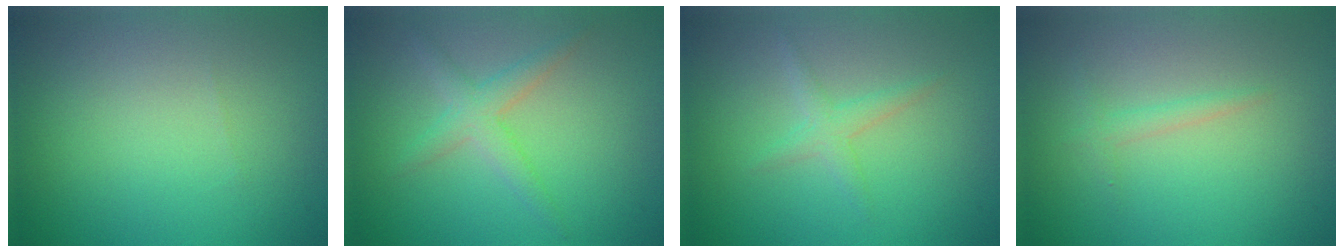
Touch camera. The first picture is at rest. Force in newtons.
{"total": 2.4, "press": 2.4, "slide": 0.0}
{"total": 1.6, "press": 1.6, "slide": 0.1}
{"total": 1.1, "press": 1.1, "slide": 0.0}